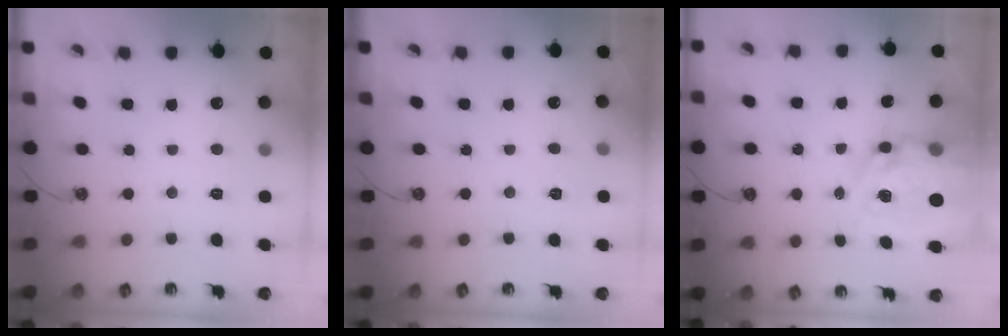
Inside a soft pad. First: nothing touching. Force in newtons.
{"total": 3.2, "press": 3.2, "slide": 0.4}
{"total": 17.5, "press": 17.4, "slide": 1.4}